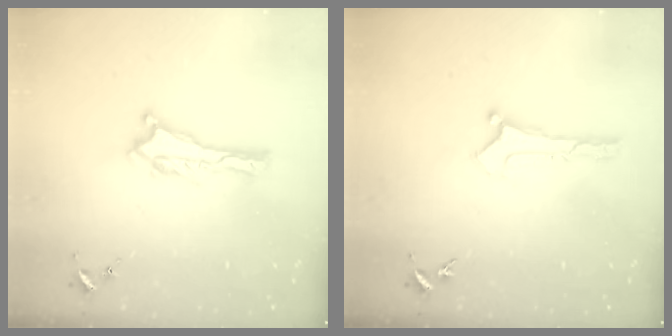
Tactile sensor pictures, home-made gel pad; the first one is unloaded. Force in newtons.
{"total": 0.0}